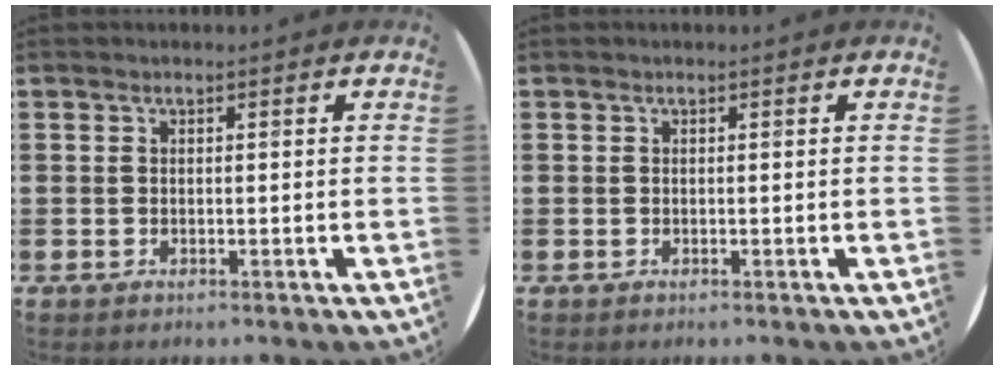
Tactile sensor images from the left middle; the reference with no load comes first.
{"total": 0.0}